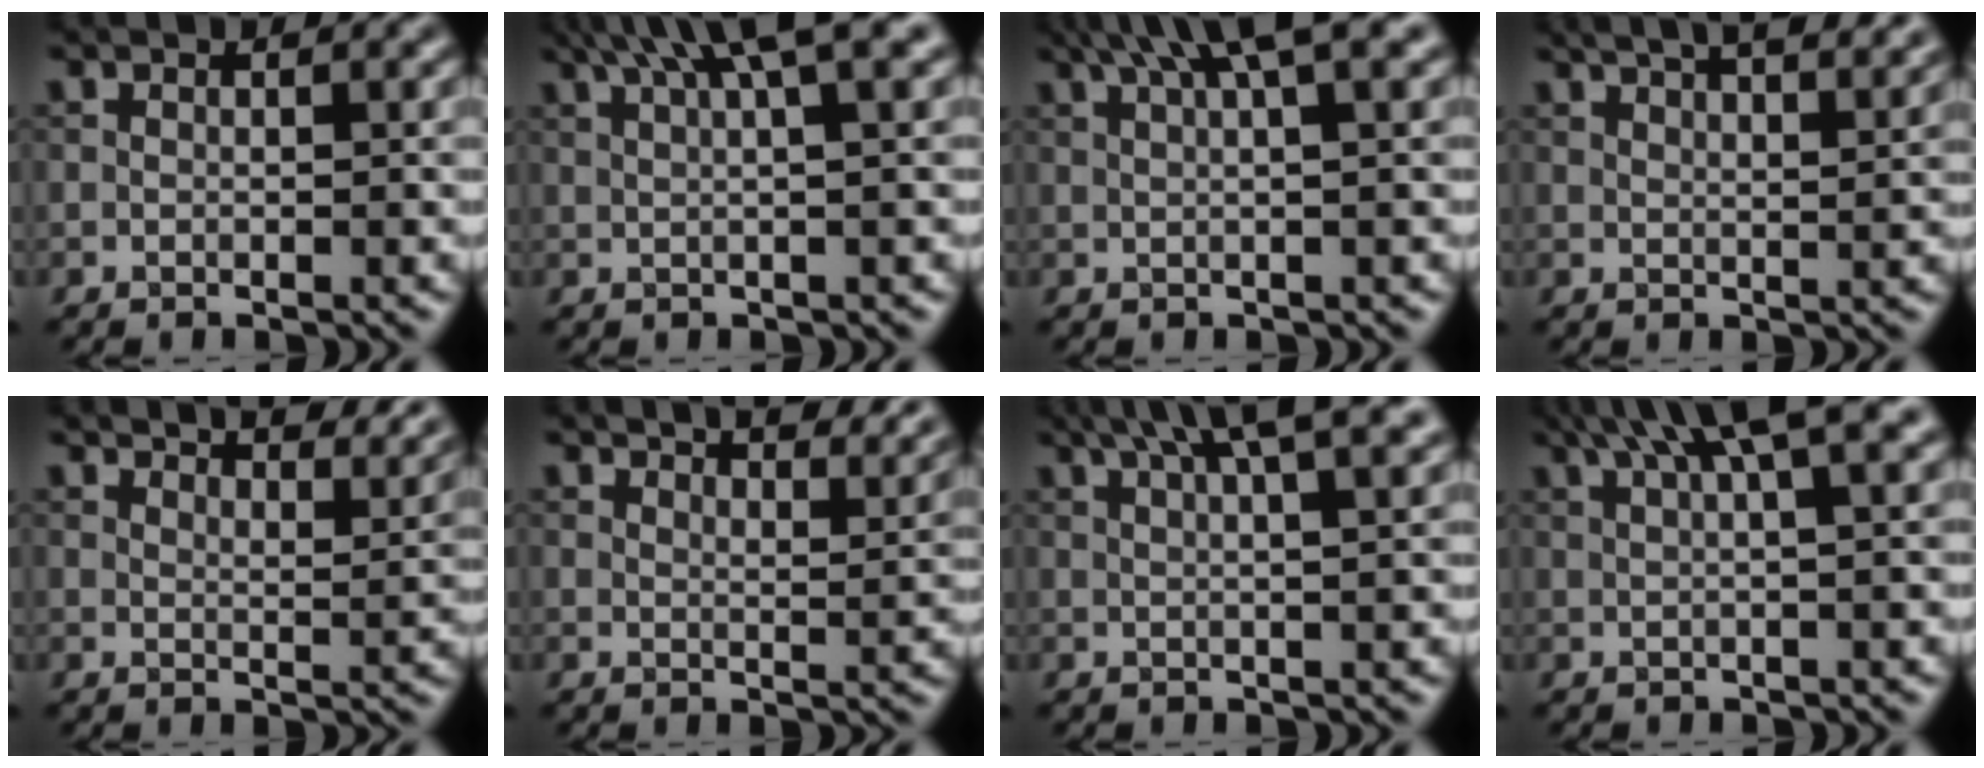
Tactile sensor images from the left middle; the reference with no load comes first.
{"total": 6.3, "force": [3.5, 1.1, 5.2], "torque": [-0.068, 0.022, 0.050]}
{"total": 5.7, "force": [3.2, 0.9, 4.7], "torque": [-0.067, 0.018, 0.050]}
{"total": 9.2, "force": [6.4, 3.3, 5.7], "torque": [-0.044, 0.043, 0.054]}
{"total": 8.0, "force": [7.0, 1.8, 3.5], "torque": [-0.032, 0.014, 0.067]}
{"total": 7.2, "force": [6.0, 1.8, 3.5], "torque": [-0.026, 0.016, 0.054]}
{"total": 7.0, "force": [4.1, 1.5, 5.5], "torque": [-0.066, 0.026, 0.041]}
{"total": 6.3, "force": [3.3, 1.1, 5.3], "torque": [-0.070, 0.022, 0.051]}